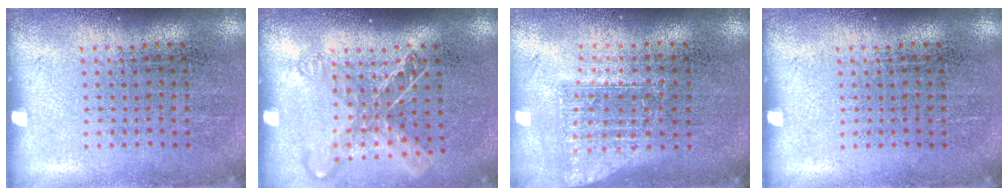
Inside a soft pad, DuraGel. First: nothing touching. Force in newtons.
{"total": 1.4, "press": 1.2, "slide": 0.8}
{"total": 1.7, "press": 1.3, "slide": 1.0}
{"total": 0.0}